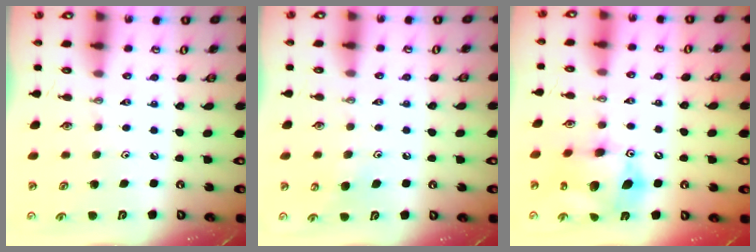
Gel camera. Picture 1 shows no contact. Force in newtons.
{"total": 6.1, "press": 6.0, "slide": 0.9}
{"total": 14.2, "press": 14.1, "slide": 1.5}